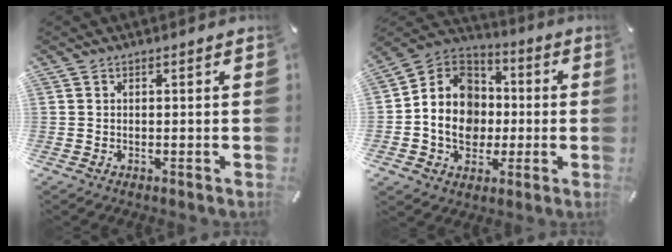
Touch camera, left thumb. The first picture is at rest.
{"total": 13.4, "force": [-2.7, 11.7, 5.8], "torque": [-0.139, 0.015, -0.048]}